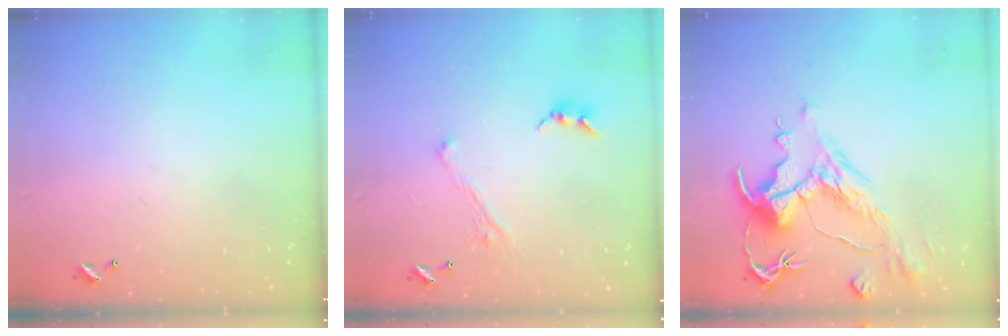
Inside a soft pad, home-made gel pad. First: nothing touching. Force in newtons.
{"total": 2.8, "press": 2.8, "slide": 0.1}
{"total": 2.6, "press": 2.1, "slide": 1.6}